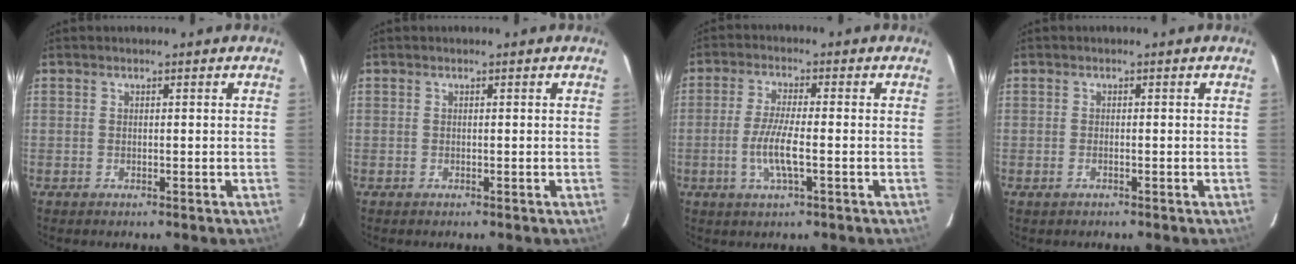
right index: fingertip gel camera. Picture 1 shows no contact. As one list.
[{"total": 0.0}, {"total": 6.6, "force": [-1.8, 1.0, 6.3], "torque": [-0.127, -0.008, -0.036]}, {"total": 1.1, "force": [-0.6, 0.5, 0.7], "torque": [-0.015, -0.001, -0.012]}]